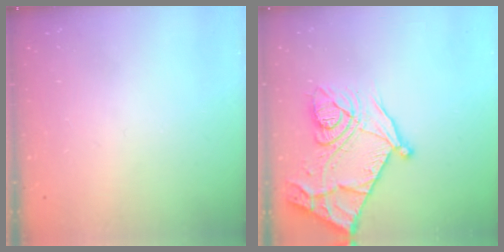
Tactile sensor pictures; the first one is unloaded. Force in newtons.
{"total": 22.3, "press": 22.3, "slide": 0.4}